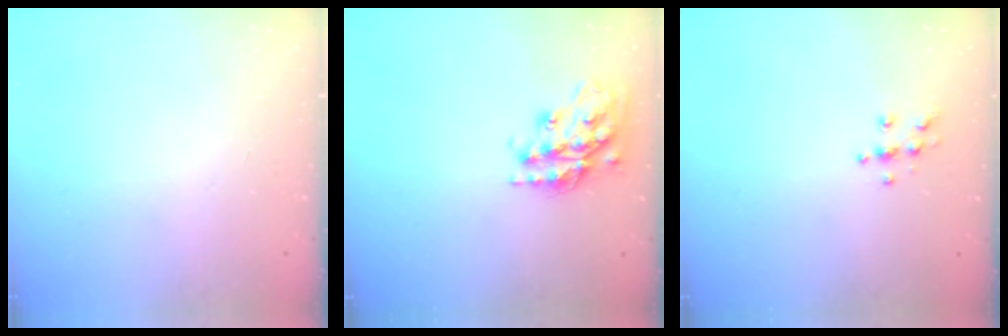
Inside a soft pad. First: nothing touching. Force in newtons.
{"total": 17.6, "press": 17.5, "slide": 1.3}
{"total": 6.2, "press": 6.1, "slide": 0.6}